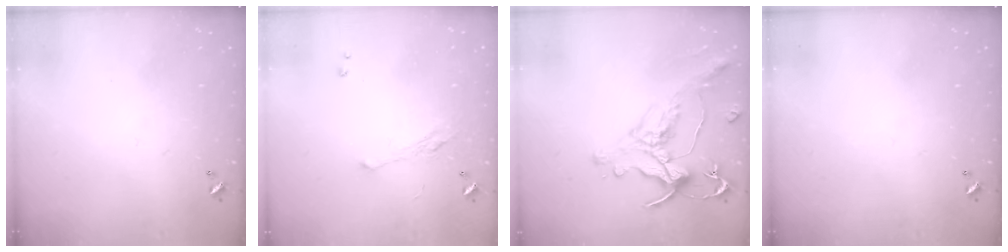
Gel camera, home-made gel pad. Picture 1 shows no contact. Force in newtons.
{"total": 2.3, "press": 2.1, "slide": 0.8}
{"total": 0.7, "press": 0.1, "slide": 0.7}
{"total": 0.0}